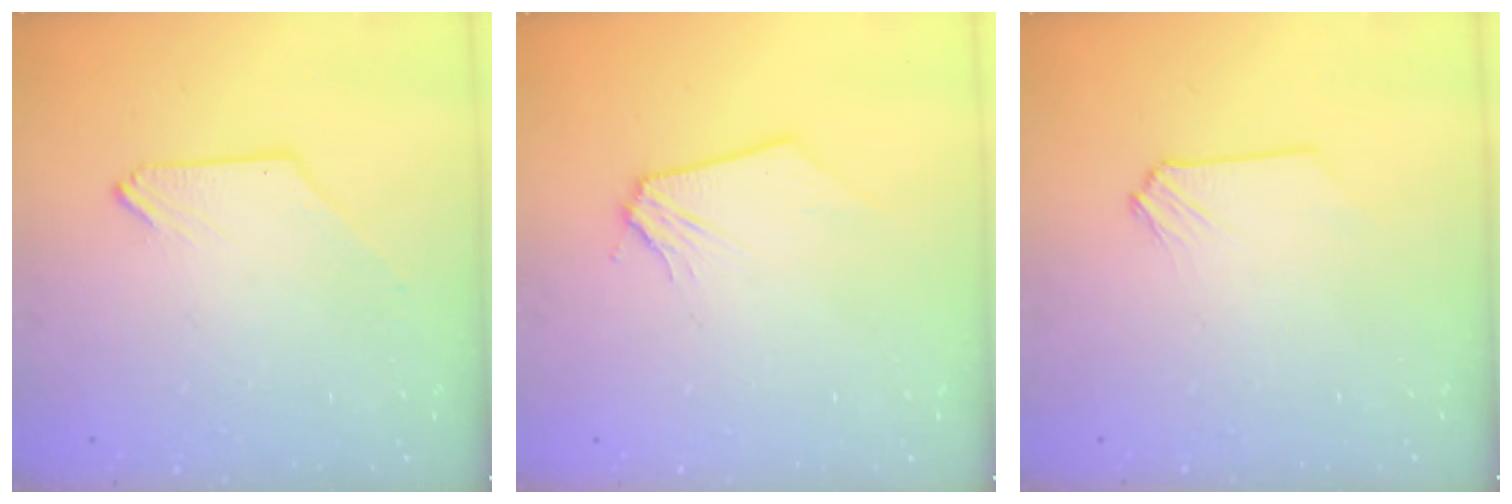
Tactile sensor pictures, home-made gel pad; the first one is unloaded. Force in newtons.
{"total": 0.0}
{"total": 0.0}